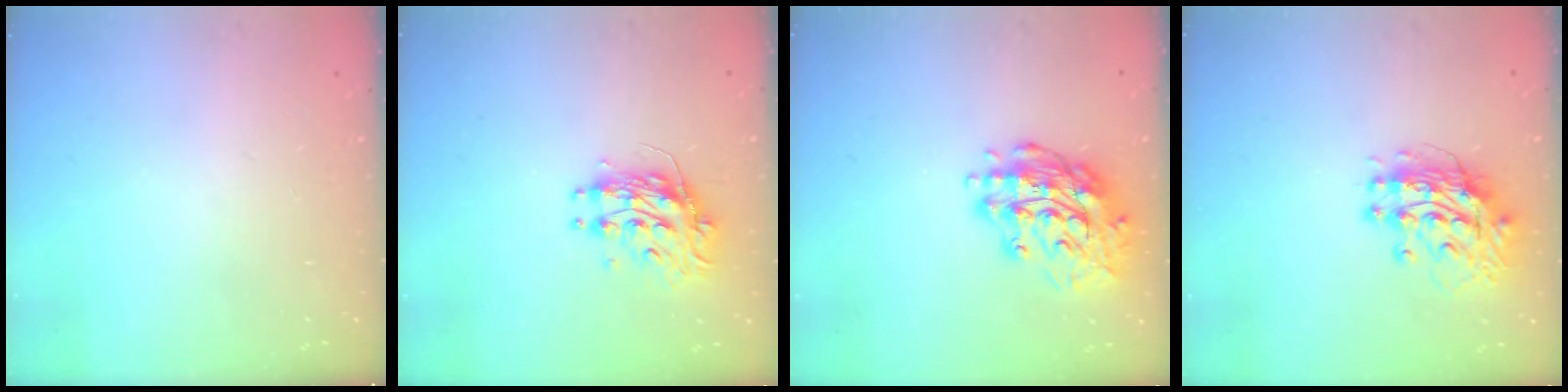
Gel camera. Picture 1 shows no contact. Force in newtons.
{"total": 10.1, "press": 10.0, "slide": 0.9}
{"total": 16.6, "press": 16.6, "slide": 1.6}
{"total": 11.3, "press": 11.3, "slide": 1.1}